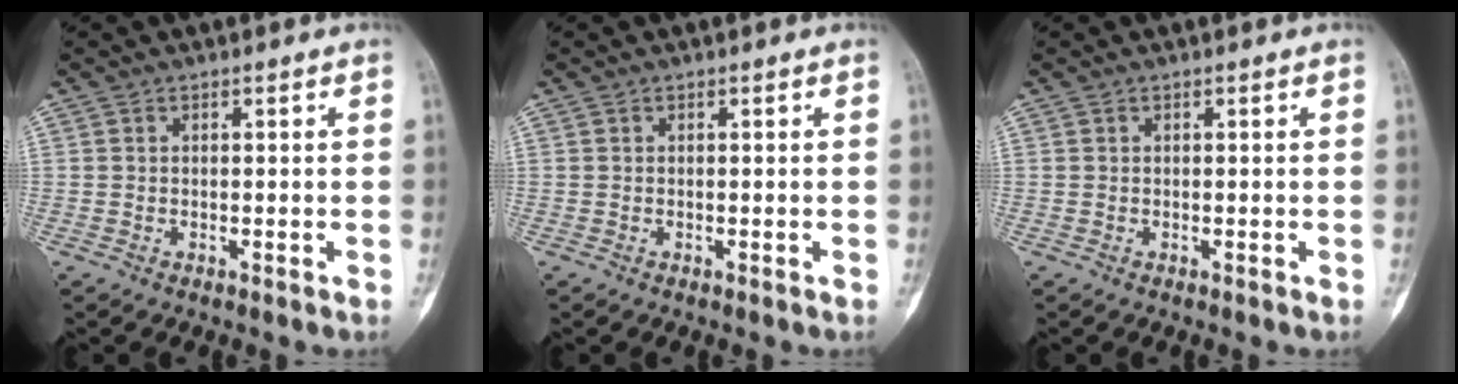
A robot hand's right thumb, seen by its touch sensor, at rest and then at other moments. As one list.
[{"total": 0.0}, {"total": 0.0}]